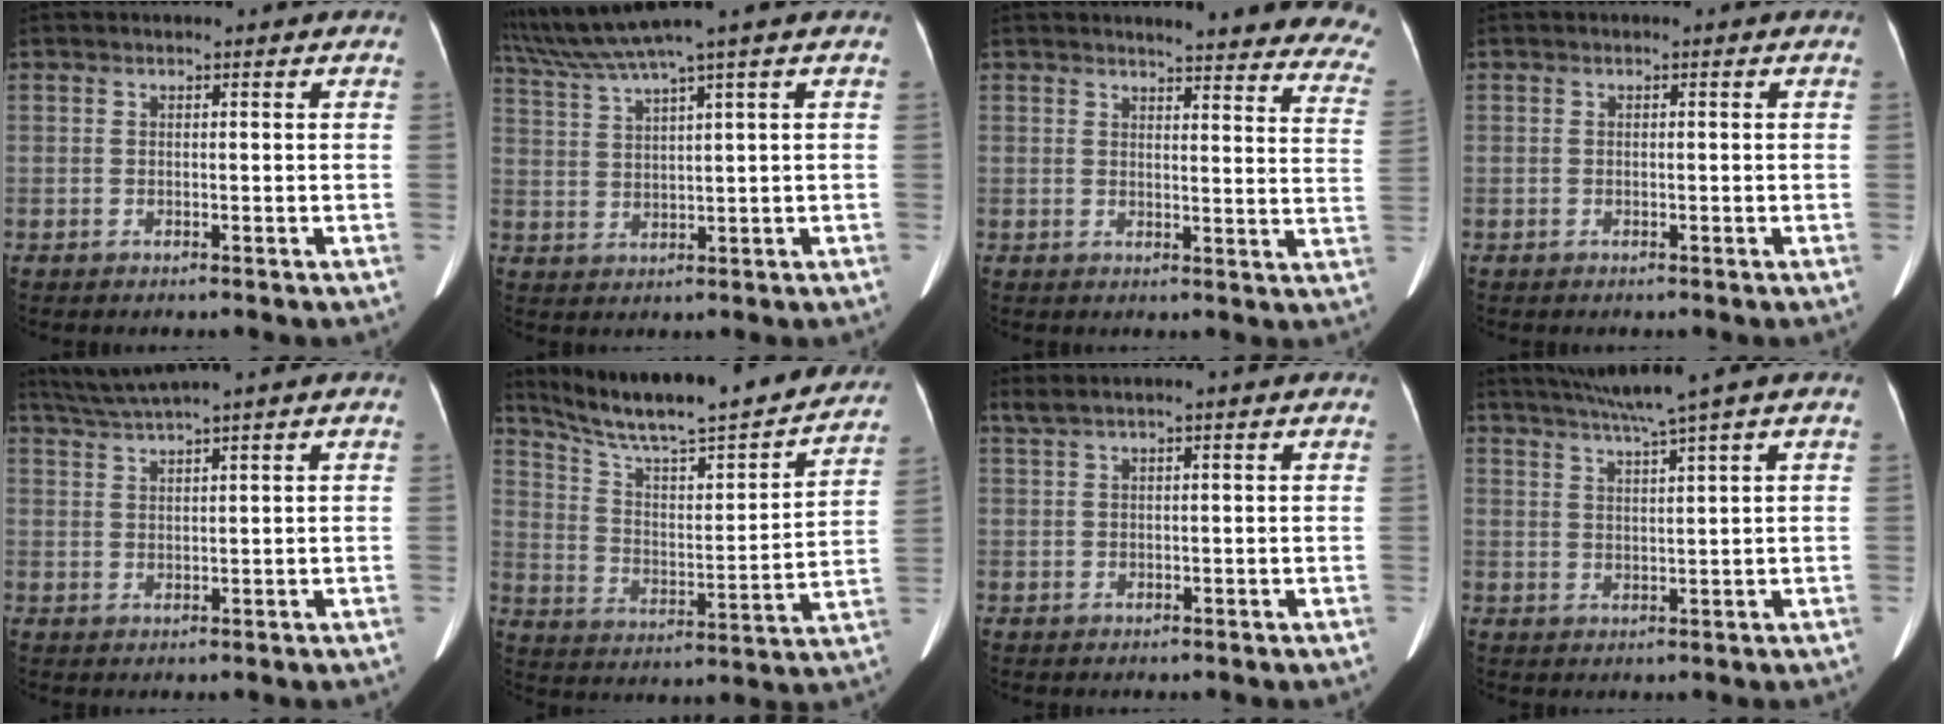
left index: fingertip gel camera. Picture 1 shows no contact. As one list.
[{"total": 6.7, "force": [5.5, -2.4, 3.1], "torque": [-0.075, 0.009, 0.115]}, {"total": 19.6, "force": [18.3, 2.4, 6.7], "torque": [-0.059, -0.084, 0.182]}, {"total": 0.0}, {"total": 4.2, "force": [3.5, -1.6, 1.6], "torque": [-0.042, 0.006, 0.077]}, {"total": 26.3, "force": [22.9, 3.2, 12.5], "torque": [-0.201, -0.028, 0.325]}, {"total": 2.2, "force": [1.7, -0.4, 1.4], "torque": [-0.037, 0.025, 0.041]}, {"total": 7.2, "force": [5.5, -1.9, 4.1], "torque": [-0.069, 0.009, 0.094]}]